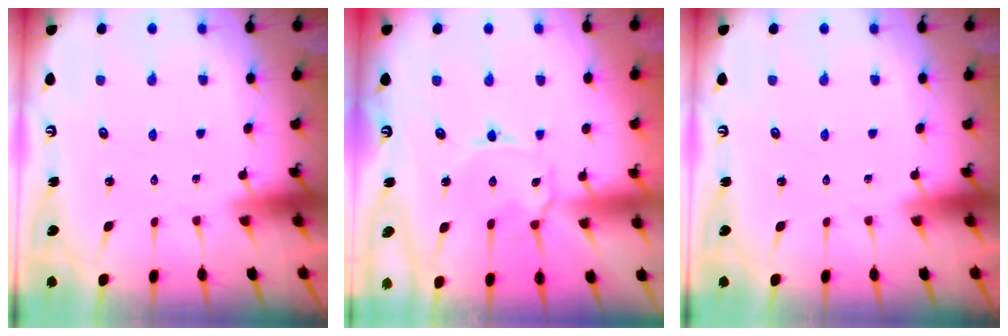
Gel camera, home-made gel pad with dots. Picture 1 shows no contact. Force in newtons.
{"total": 6.5, "press": 6.5, "slide": 0.6}
{"total": 0.0}